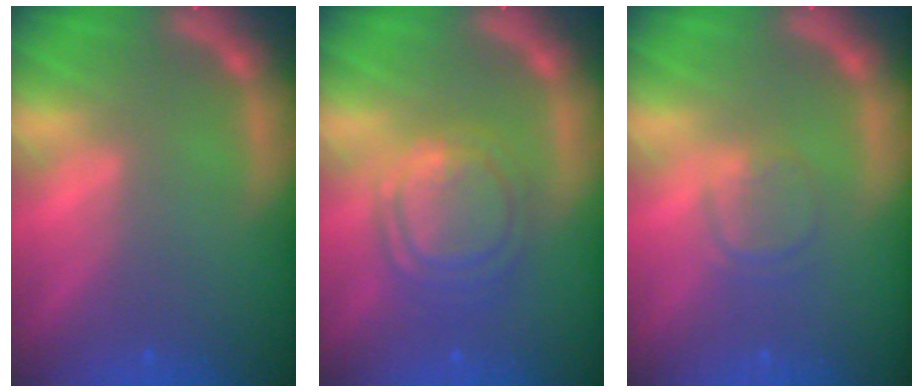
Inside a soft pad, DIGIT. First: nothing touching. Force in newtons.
{"total": 6.5}
{"total": 2.4}